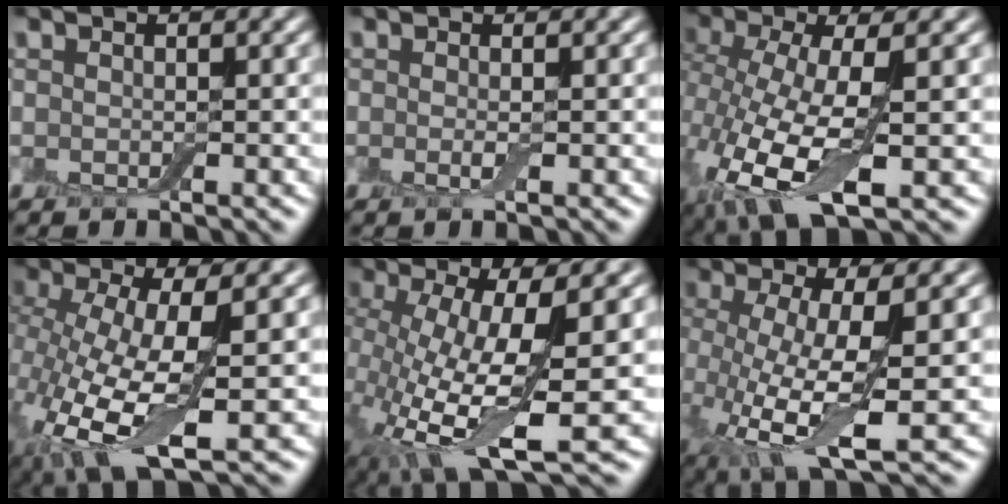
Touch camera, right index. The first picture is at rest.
{"total": 0.7, "force": [-0.3, 0.0, 0.6], "torque": [-0.013, -0.005, -0.005]}
{"total": 8.6, "force": [-2.0, 3.6, 7.5], "torque": [-0.163, -0.017, -0.031]}
{"total": 9.0, "force": [-1.7, 3.4, 8.2], "torque": [-0.175, -0.019, -0.022]}
{"total": 10.0, "force": [-1.4, 3.1, 9.4], "torque": [-0.175, -0.024, -0.012]}
{"total": 8.1, "force": [-0.4, 2.4, 7.7], "torque": [-0.144, -0.010, -0.003]}